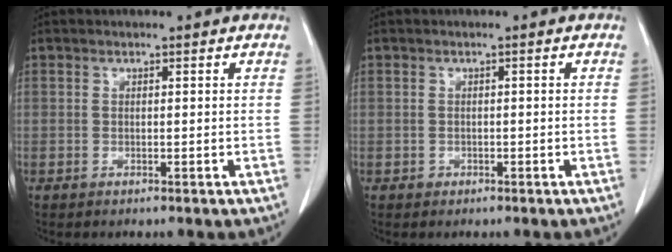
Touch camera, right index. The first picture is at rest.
{"total": 0.7, "force": [-0.3, 0.7, 0.1], "torque": [0.002, 0.003, -0.007]}